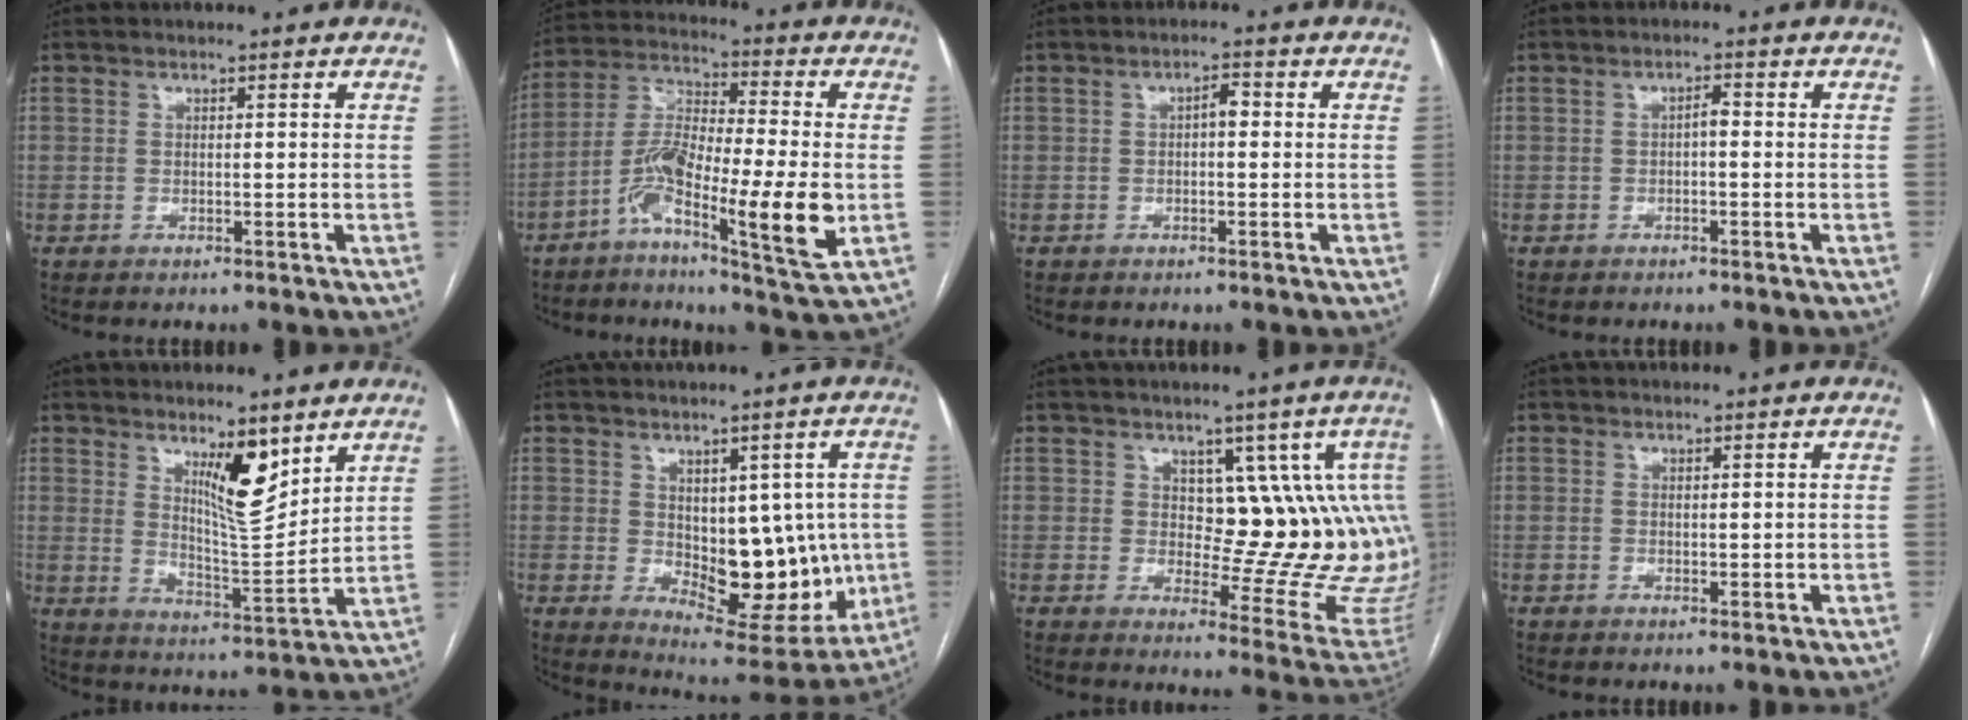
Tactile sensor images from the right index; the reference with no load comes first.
{"total": 14.6, "force": [-4.6, 1.9, 13.7], "torque": [-0.266, -0.002, -0.085]}
{"total": 2.0, "force": [0.0, 0.8, 1.9], "torque": [-0.027, 0.008, -0.003]}
{"total": 1.5, "force": [-0.3, 0.5, 1.4], "torque": [-0.021, 0.005, -0.007]}
{"total": 8.7, "force": [5.1, 1.9, 6.7], "torque": [-0.118, -0.015, 0.092]}
{"total": 14.2, "force": [-0.8, 7.3, 12.1], "torque": [-0.149, -0.002, 0.017]}
{"total": 13.0, "force": [3.3, 6.0, 11.1], "torque": [-0.106, -0.003, 0.042]}
{"total": 0.8, "force": [0.2, 0.5, 0.6], "torque": [-0.006, -0.002, 0.004]}